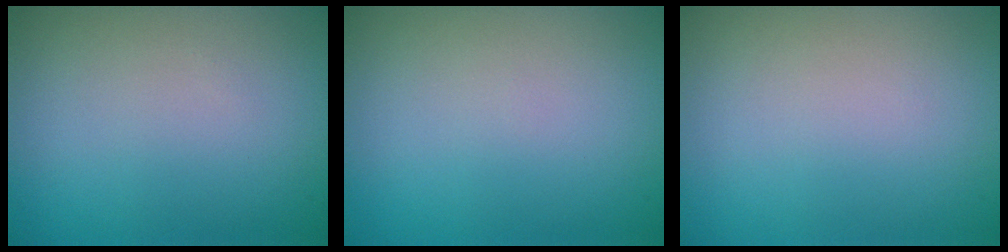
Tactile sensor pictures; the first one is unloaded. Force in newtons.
{"total": 0.0}
{"total": 0.0}